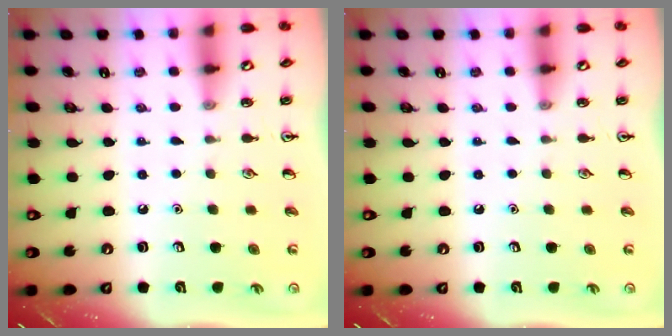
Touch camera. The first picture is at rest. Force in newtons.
{"total": 0.0}